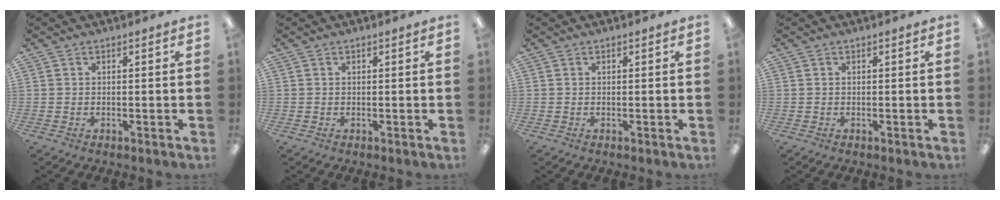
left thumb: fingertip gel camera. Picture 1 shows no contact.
{"total": 0.0}
{"total": 0.0}
{"total": 0.0}